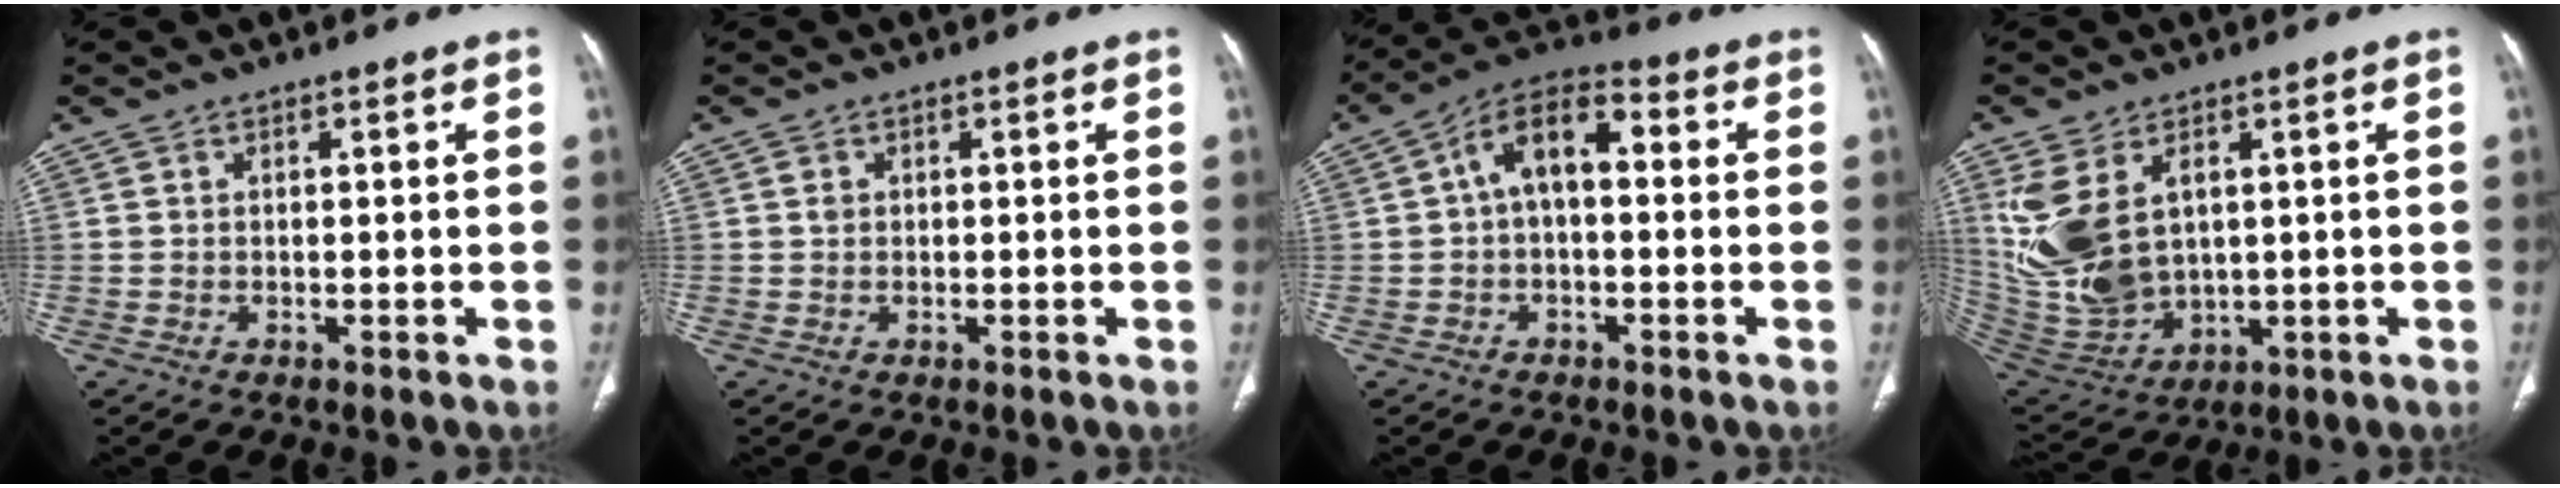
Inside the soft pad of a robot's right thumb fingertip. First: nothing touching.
{"total": 1.0, "force": [0.3, 0.8, 0.5], "torque": [-0.006, 0.001, 0.005]}
{"total": 10.0, "force": [1.0, 5.5, 8.3], "torque": [-0.129, 0.036, 0.004]}
{"total": 15.1, "force": [3.6, 9.6, 11.1], "torque": [-0.228, -0.015, 0.099]}